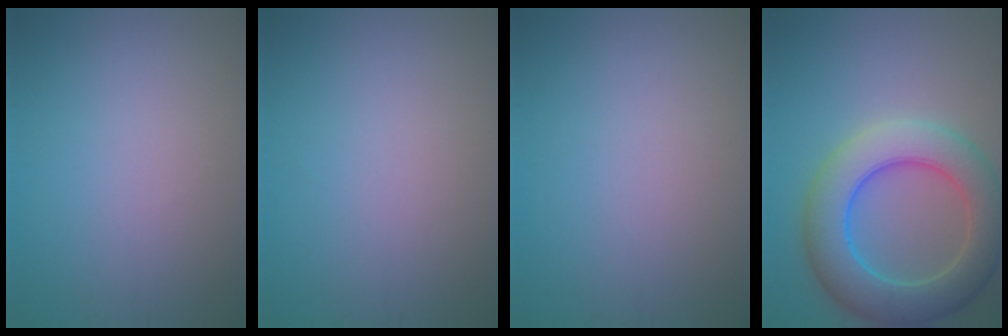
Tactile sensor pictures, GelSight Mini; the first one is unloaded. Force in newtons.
{"total": 0.0}
{"total": 0.0}
{"total": 8.6, "press": 8.6, "slide": 0.1}